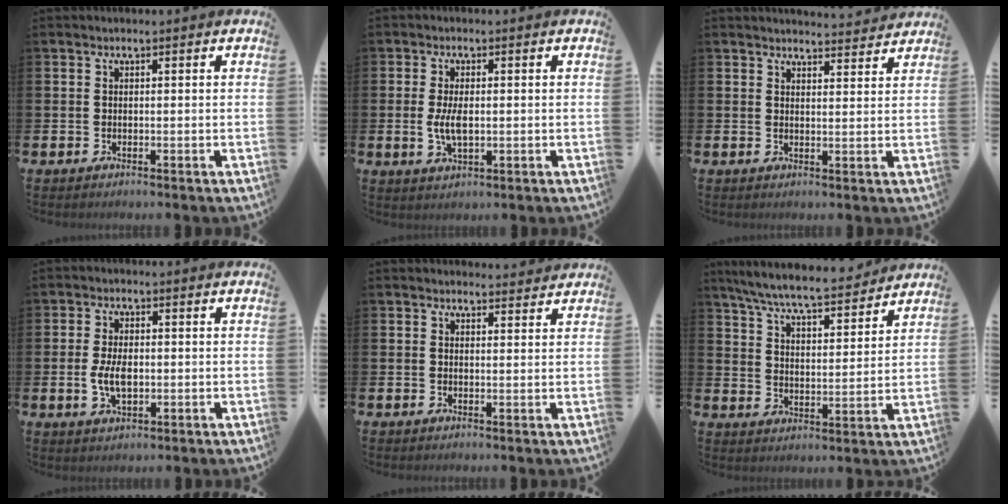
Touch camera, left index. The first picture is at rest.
{"total": 3.7, "force": [0.0, 1.7, 3.3], "torque": [-0.069, 0.002, -0.003]}
{"total": 3.5, "force": [3.5, 0.2, 0.0], "torque": [0.001, -0.025, 0.060]}
{"total": 4.4, "force": [-0.3, 2.4, 3.7], "torque": [-0.067, 0.000, -0.009]}
{"total": 2.1, "force": [2.1, 0.4, -0.1], "torque": [0.006, -0.012, 0.036]}
{"total": 7.8, "force": [7.3, 0.6, 2.6], "torque": [-0.083, -0.045, 0.130]}